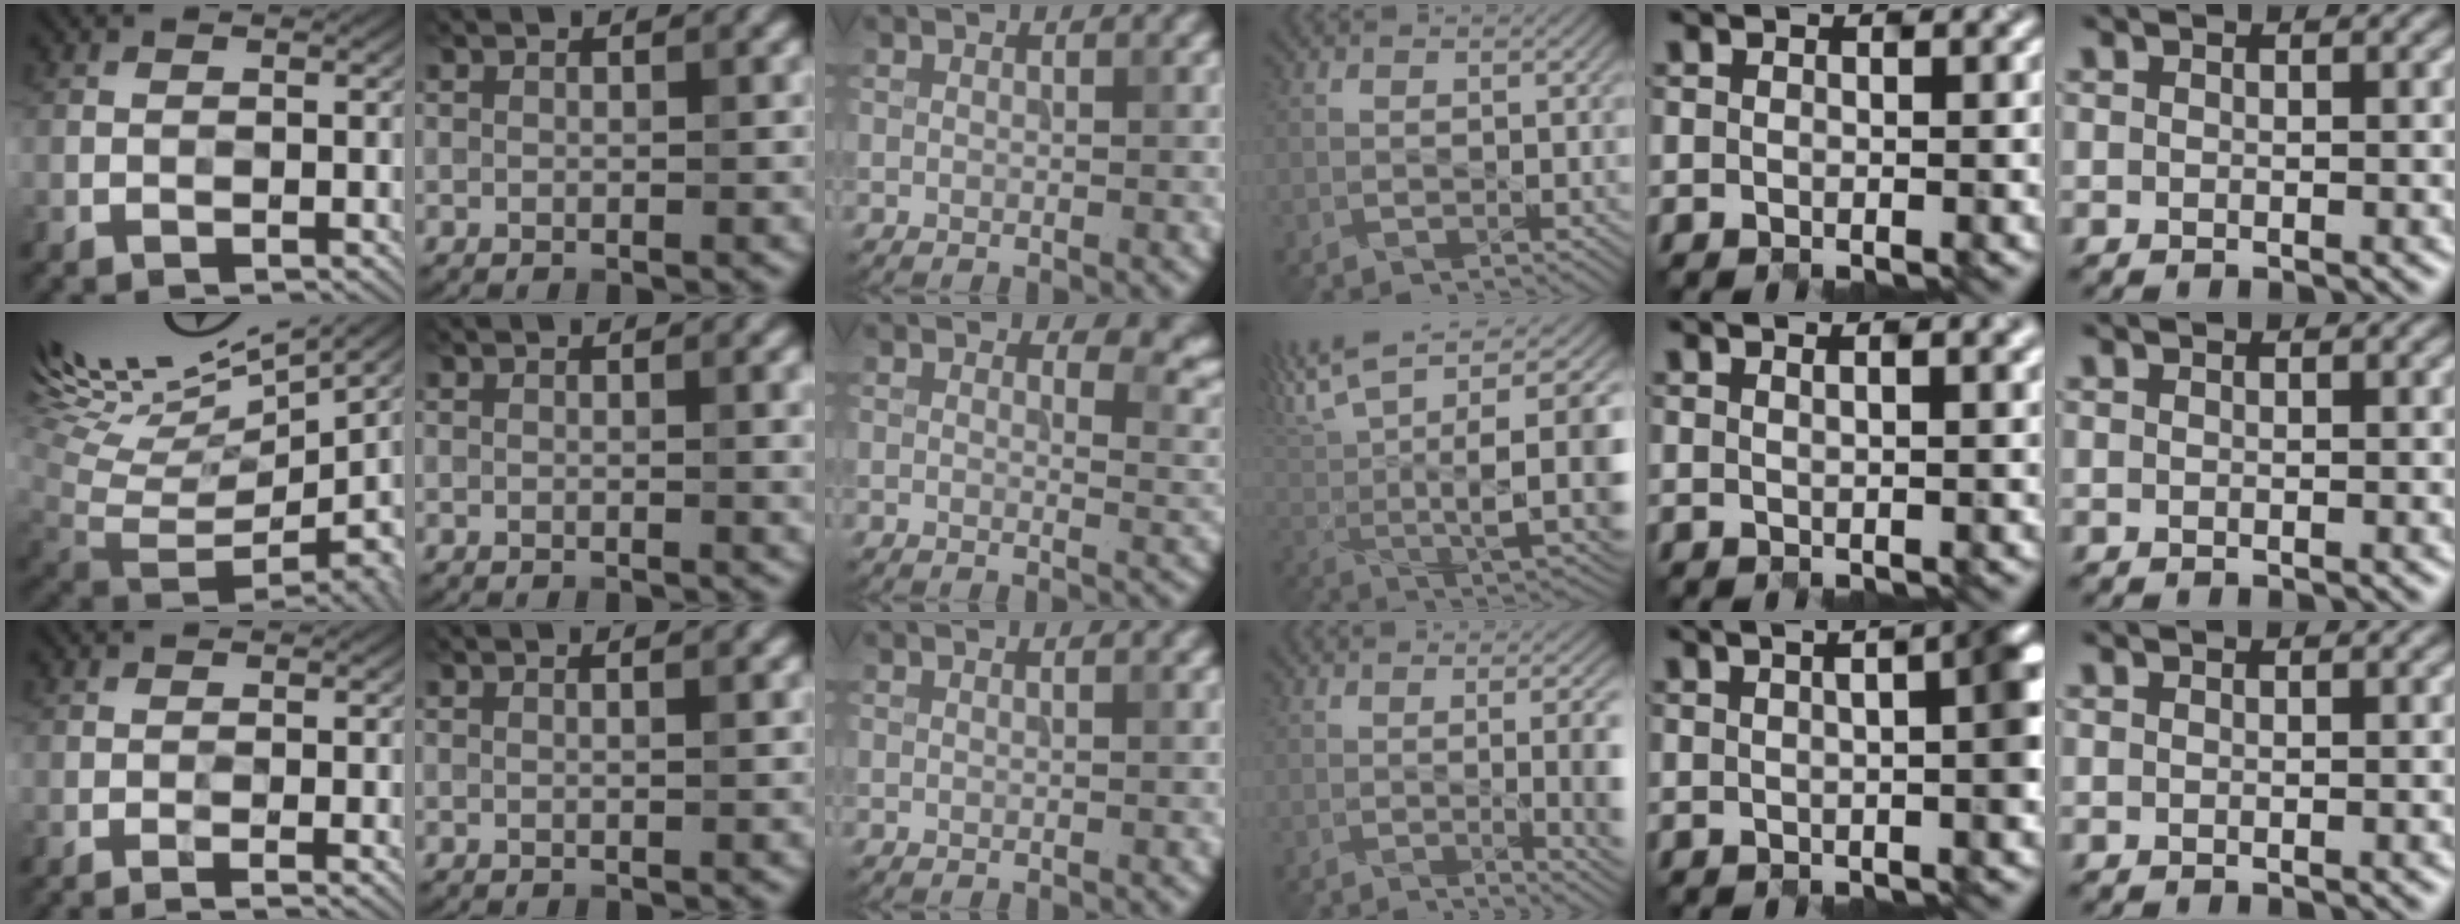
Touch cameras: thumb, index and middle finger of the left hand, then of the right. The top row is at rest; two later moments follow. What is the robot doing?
{"motion": "open", "object": "jewelry box"}